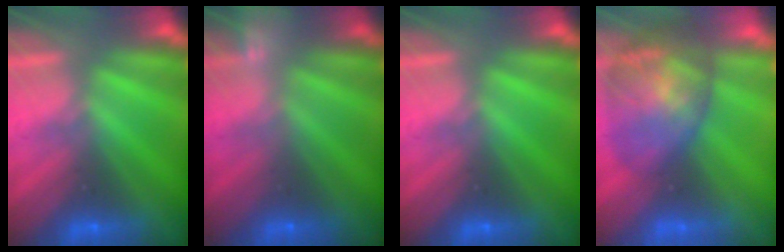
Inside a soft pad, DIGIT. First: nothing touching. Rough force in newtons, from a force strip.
{"total": 2.1}
{"total": 0.0}
{"total": 7.2}